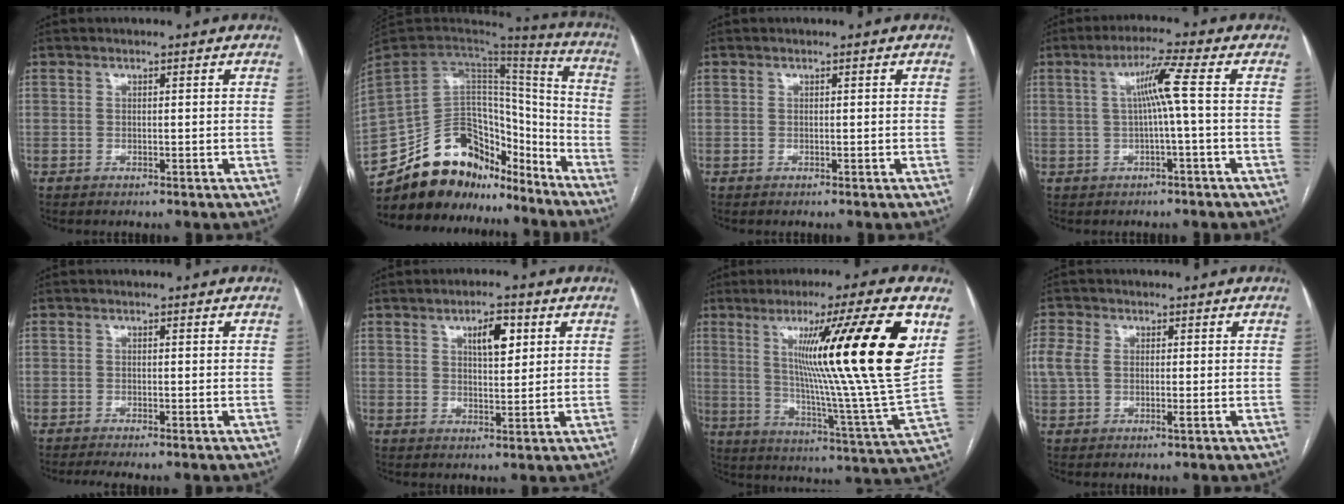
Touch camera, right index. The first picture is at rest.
{"total": 22.6, "force": [-18.6, 10.4, 7.6], "torque": [-0.174, 0.041, -0.299]}
{"total": 0.0}
{"total": 5.5, "force": [0.3, -1.1, 5.3], "torque": [-0.094, 0.012, 0.010]}
{"total": 2.3, "force": [-1.7, 0.2, 1.6], "torque": [-0.023, -0.003, -0.027]}
{"total": 5.2, "force": [2.2, 1.9, 4.3], "torque": [-0.069, 0.005, 0.038]}
{"total": 23.7, "force": [7.8, -2.0, 22.3], "torque": [-0.332, -0.016, 0.108]}
{"total": 4.5, "force": [0.1, 2.6, 3.7], "torque": [-0.102, 0.009, 0.000]}